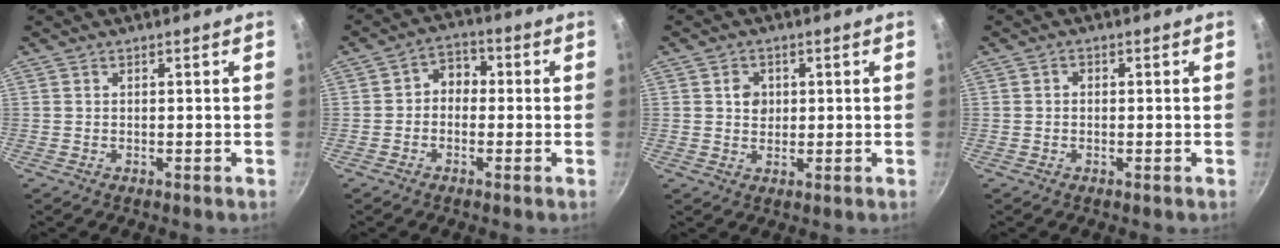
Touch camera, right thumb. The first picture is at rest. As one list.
[{"total": 4.7, "force": [-0.5, 3.8, 2.7], "torque": [-0.015, 0.020, -0.023]}, {"total": 3.3, "force": [0.7, 2.8, 1.5], "torque": [-0.009, 0.000, 0.007]}, {"total": 1.0, "force": [-0.2, 0.9, 0.5], "torque": [-0.010, 0.006, -0.004]}]